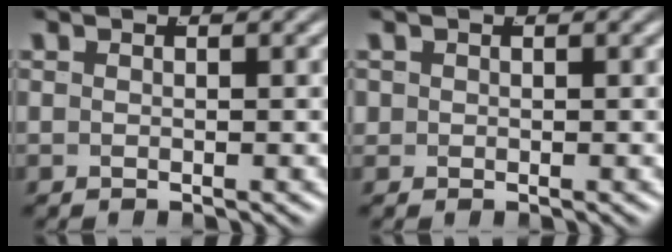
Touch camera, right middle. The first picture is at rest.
{"total": 0.8, "force": [0.0, 0.8, 0.1], "torque": [-0.005, -0.010, 0.004]}